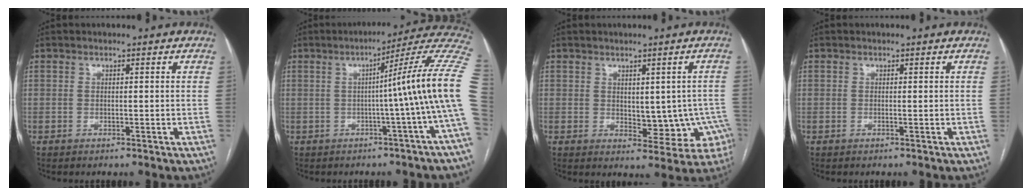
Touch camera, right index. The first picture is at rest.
{"total": 13.6, "force": [-0.8, -2.5, 13.4], "torque": [-0.150, 0.023, -0.023]}
{"total": 8.0, "force": [-1.1, 4.6, 6.4], "torque": [-0.052, 0.009, -0.002]}
{"total": 0.0}